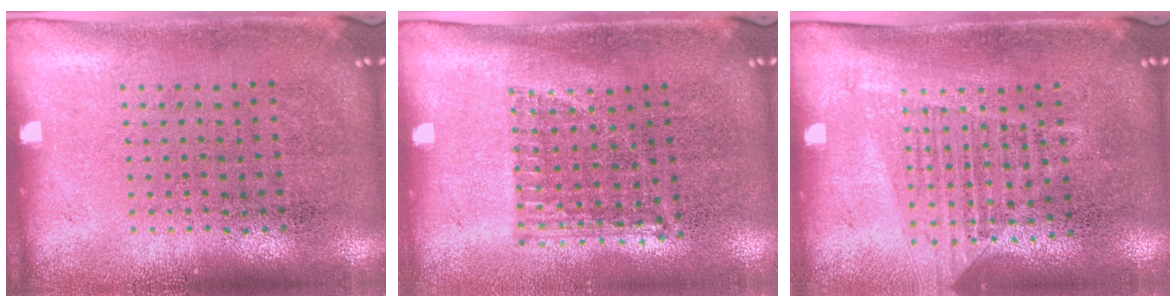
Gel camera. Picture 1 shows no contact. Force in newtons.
{"total": 1.0, "press": 0.9, "slide": 0.5}
{"total": 1.3, "press": 1.2, "slide": 0.4}